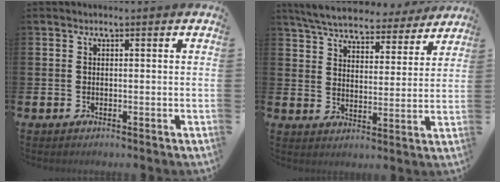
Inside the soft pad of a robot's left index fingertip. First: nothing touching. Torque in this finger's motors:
{"motor_torque": [0.98, -1.16, 0.34, 0.16]}